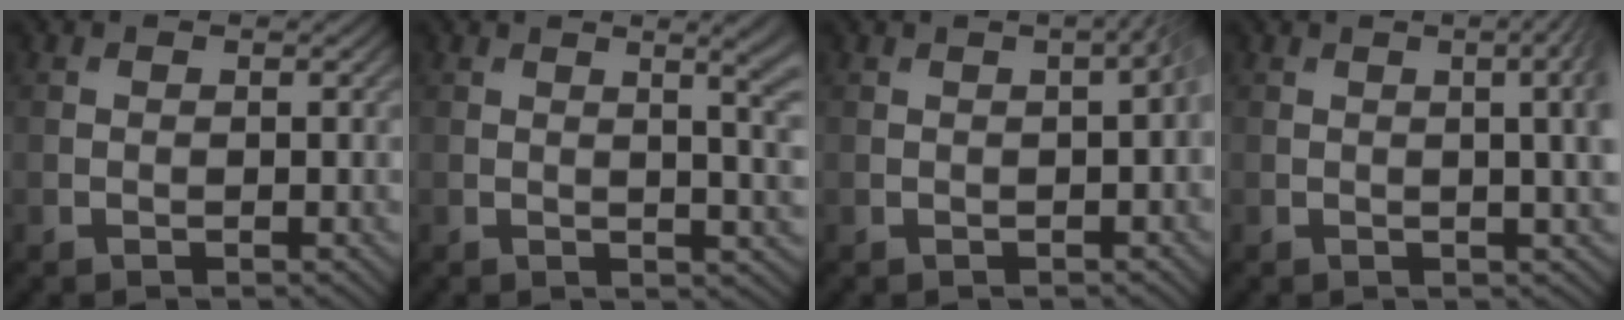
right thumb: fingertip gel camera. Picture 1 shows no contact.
{"total": 6.3, "force": [1.6, 2.0, 5.7], "torque": [-0.058, 0.020, 0.013]}
{"total": 3.1, "force": [0.0, 0.9, 3.0], "torque": [-0.031, 0.008, 0.007]}
{"total": 5.6, "force": [0.8, 1.6, 5.3], "torque": [-0.053, 0.016, 0.008]}